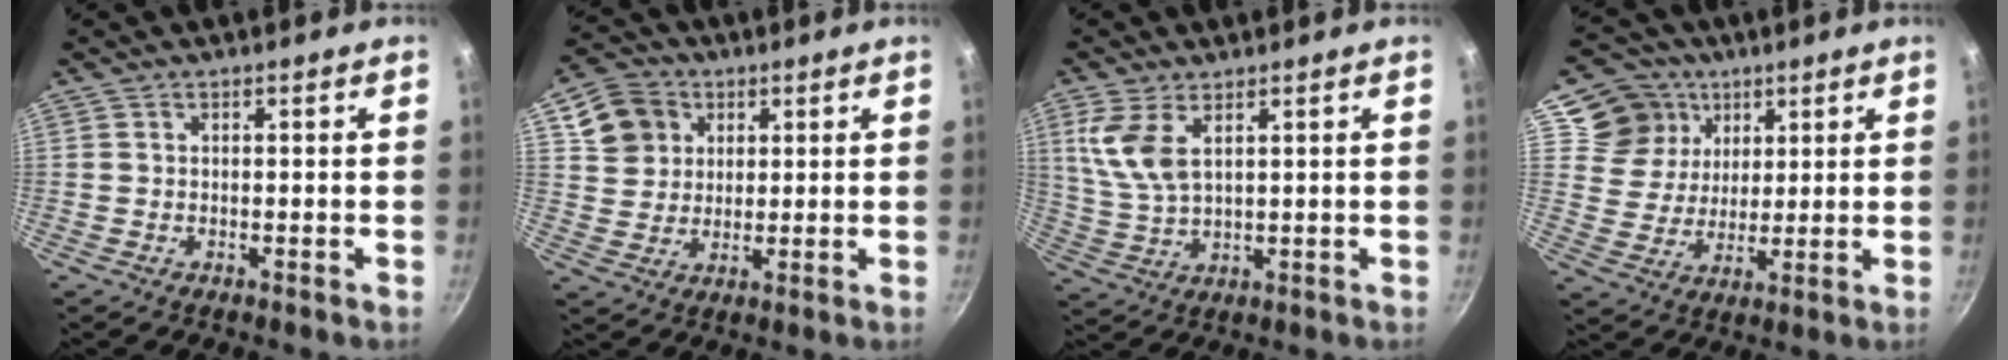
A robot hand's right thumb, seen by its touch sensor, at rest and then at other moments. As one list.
[{"total": 9.4, "force": [3.7, 8.0, 3.2], "torque": [-0.027, 0.007, 0.066]}, {"total": 8.2, "force": [3.4, 4.0, 6.3], "torque": [-0.128, -0.016, 0.074]}, {"total": 11.6, "force": [5.5, 9.9, 2.6], "torque": [-0.012, -0.020, 0.095]}]